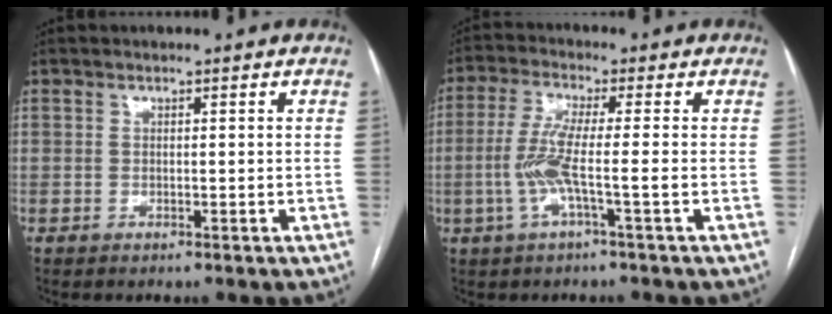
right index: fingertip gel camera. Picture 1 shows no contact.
{"total": 6.7, "force": [-1.5, -0.2, 6.5], "torque": [-0.142, 0.000, -0.034]}